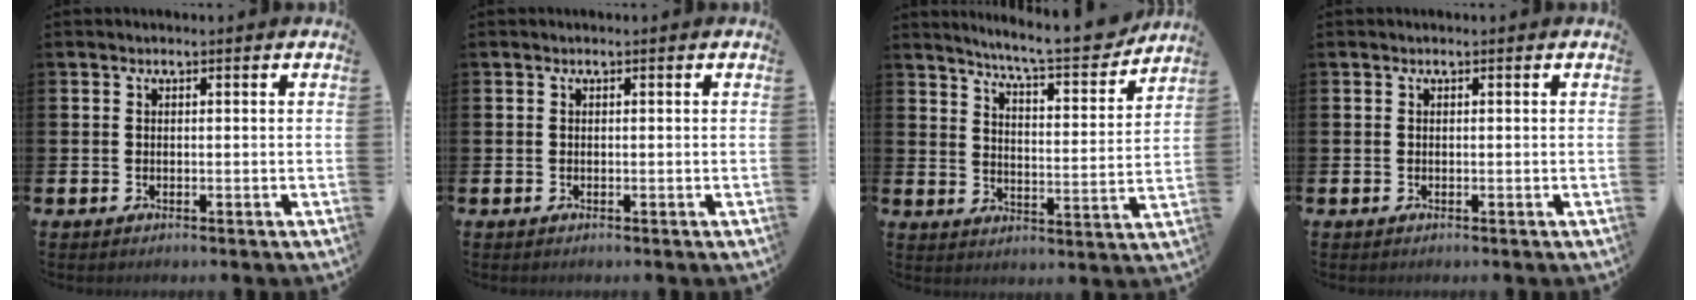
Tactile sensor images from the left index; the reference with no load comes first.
{"total": 0.0}
{"total": 8.2, "force": [7.7, 0.3, 2.8], "torque": [-0.067, -0.060, 0.130]}
{"total": 0.0}